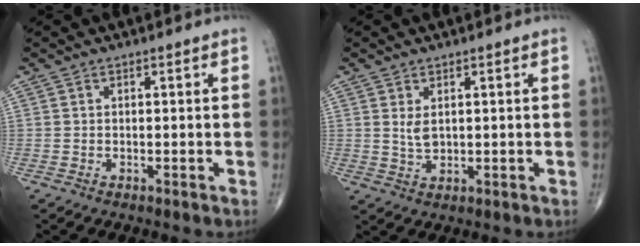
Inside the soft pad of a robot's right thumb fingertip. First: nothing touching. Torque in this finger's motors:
{"motor_torque": [-0.50, 0.49, 0.42, 0.13, 0.02]}